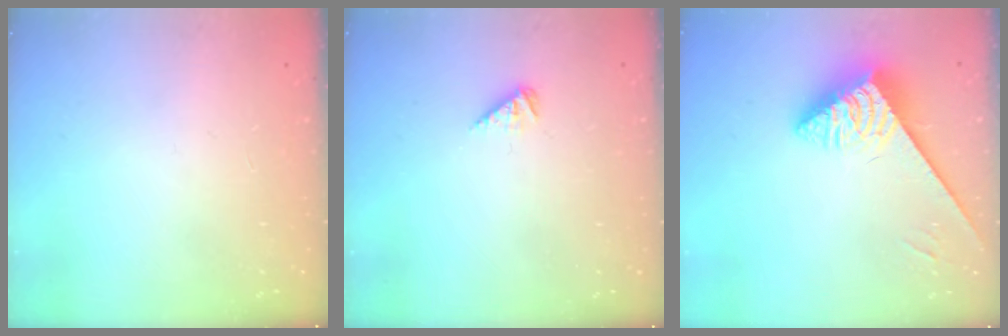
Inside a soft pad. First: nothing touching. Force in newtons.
{"total": 2.2, "press": 2.2, "slide": 0.4}
{"total": 3.7, "press": 3.7, "slide": 0.6}